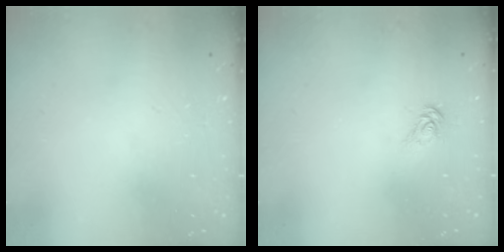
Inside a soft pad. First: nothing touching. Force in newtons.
{"total": 5.0, "press": 5.0, "slide": 0.5}